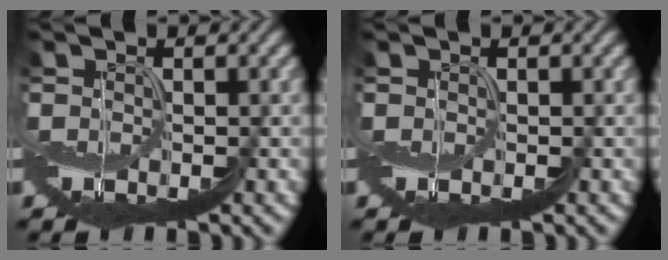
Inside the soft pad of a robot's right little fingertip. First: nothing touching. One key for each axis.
{"total": 0.0}